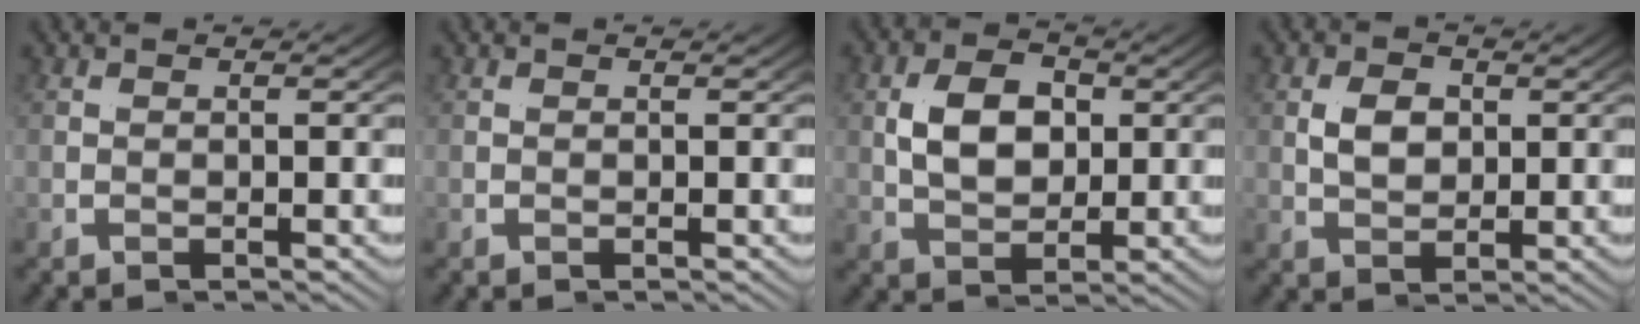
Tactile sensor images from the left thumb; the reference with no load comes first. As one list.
[{"total": 0.0}, {"total": 4.8, "force": [0.2, 3.2, 3.5], "torque": [-0.075, -0.016, 0.005]}, {"total": 2.1, "force": [0.3, 1.4, 1.5], "torque": [-0.037, -0.007, 0.007]}]